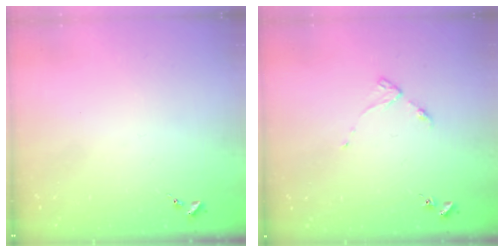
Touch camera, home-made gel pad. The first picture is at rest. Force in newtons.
{"total": 3.3, "press": 3.3, "slide": 0.4}